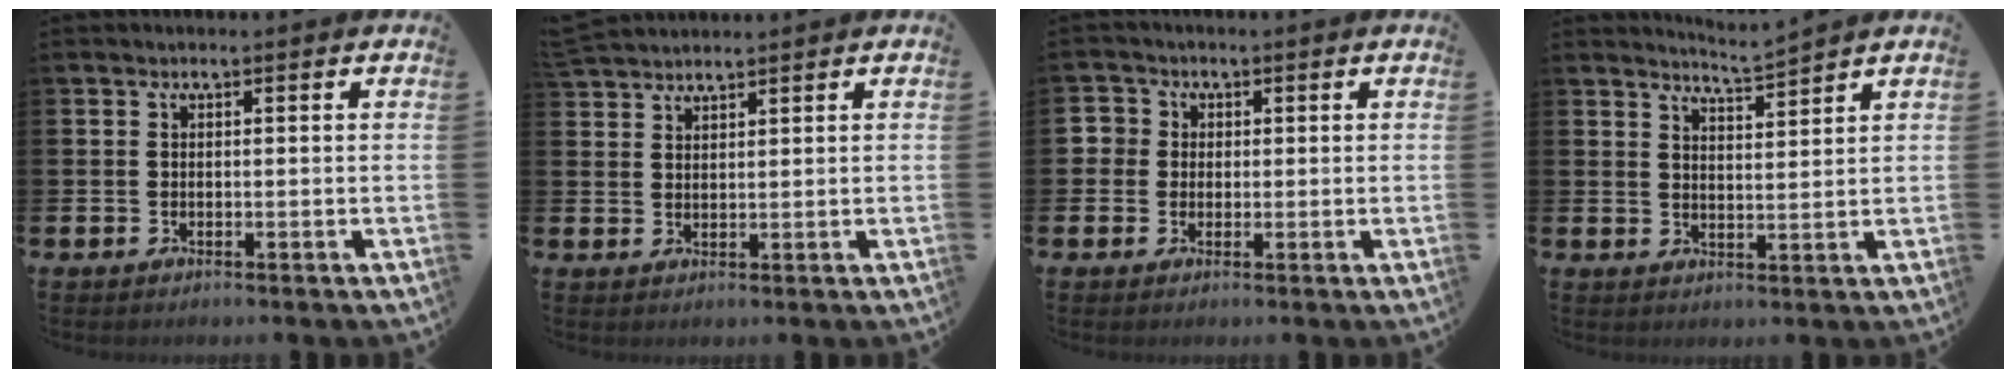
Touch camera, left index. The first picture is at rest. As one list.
[{"total": 2.9, "force": [2.9, 0.4, 0.0], "torque": [-0.006, -0.010, 0.055]}, {"total": 2.5, "force": [0.8, 2.4, 0.1], "torque": [0.000, 0.004, 0.006]}, {"total": 4.4, "force": [4.4, -0.5, 0.1], "torque": [-0.004, -0.029, 0.077]}]